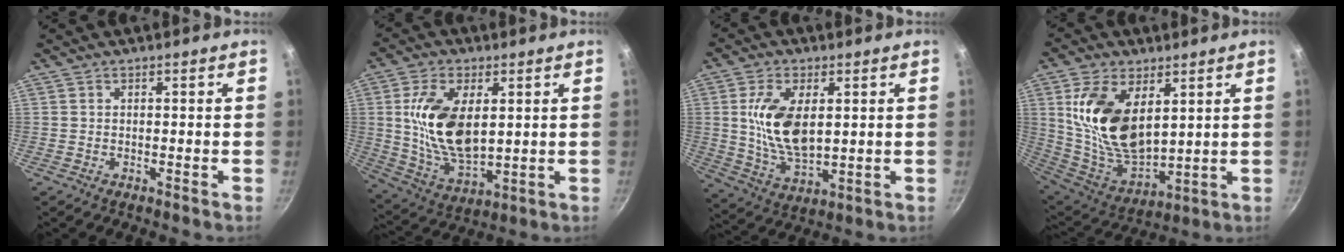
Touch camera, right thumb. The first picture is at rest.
{"total": 15.8, "force": [2.8, 8.7, 12.9], "torque": [-0.230, -0.015, 0.063]}
{"total": 12.9, "force": [2.2, 7.0, 10.6], "torque": [-0.193, -0.012, 0.049]}
{"total": 18.3, "force": [5.4, 10.3, 14.0], "torque": [-0.247, -0.041, 0.120]}